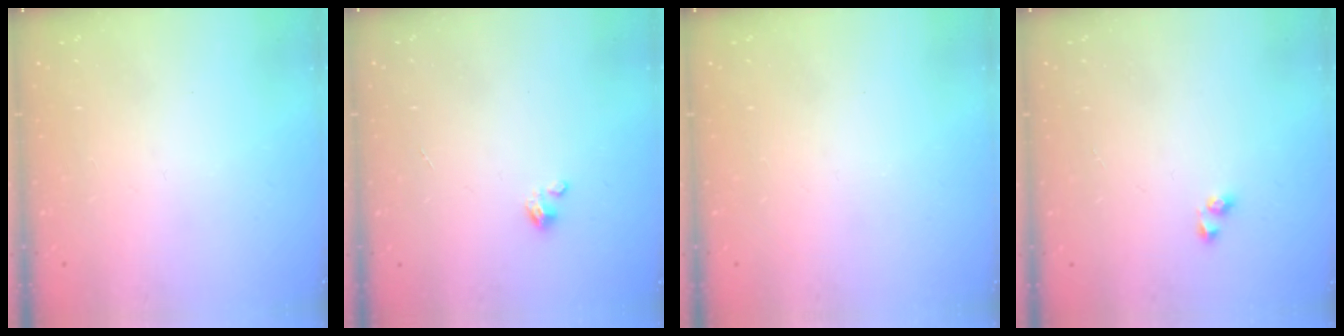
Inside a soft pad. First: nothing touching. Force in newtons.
{"total": 1.4, "press": 1.4, "slide": 0.3}
{"total": 0.0}
{"total": 2.4, "press": 2.0, "slide": 1.3}